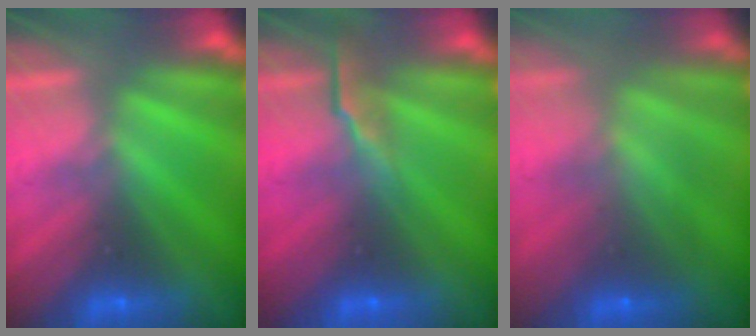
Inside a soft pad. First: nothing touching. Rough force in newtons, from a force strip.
{"total": 2.6}
{"total": 8.4}